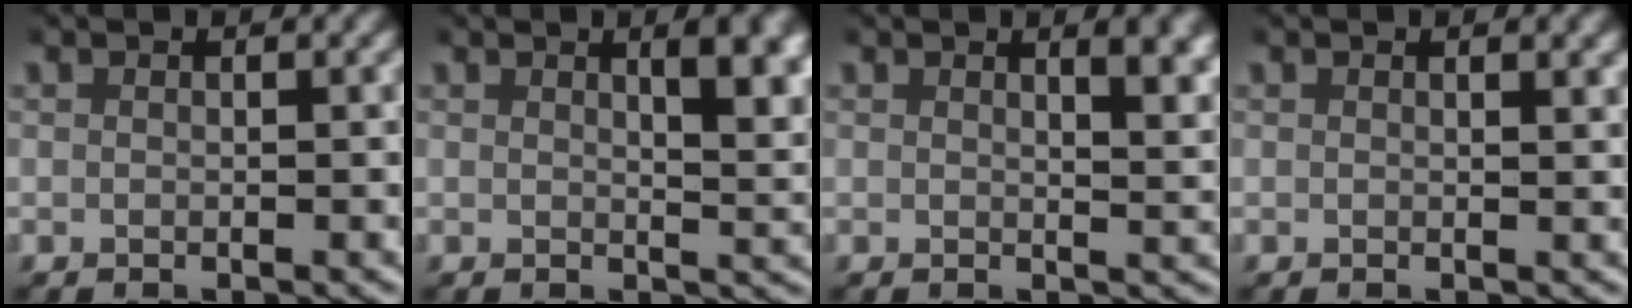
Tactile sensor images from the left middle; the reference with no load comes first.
{"total": 4.2, "force": [1.8, 1.0, 3.6], "torque": [-0.043, -0.006, 0.029]}
{"total": 2.8, "force": [1.7, 0.4, 2.2], "torque": [-0.023, -0.007, 0.028]}
{"total": 0.6, "force": [0.5, -0.1, 0.4], "torque": [-0.003, -0.002, 0.007]}